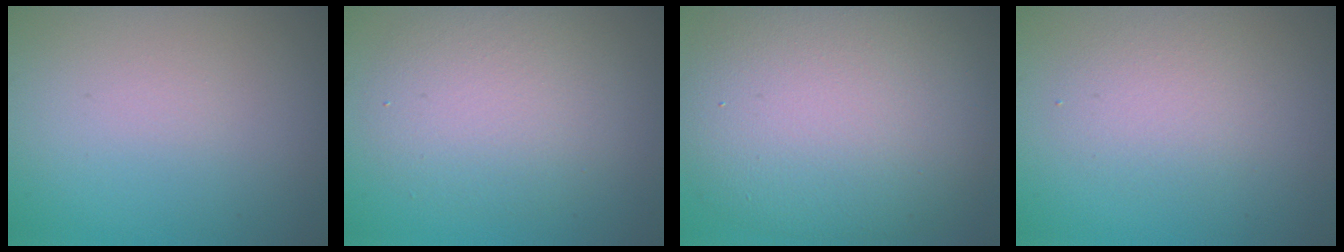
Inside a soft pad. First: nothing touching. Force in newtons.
{"total": 4.6, "press": 4.5, "slide": 0.6}
{"total": 12.4, "press": 12.3, "slide": 1.1}
{"total": 2.5, "press": 2.5, "slide": 0.2}